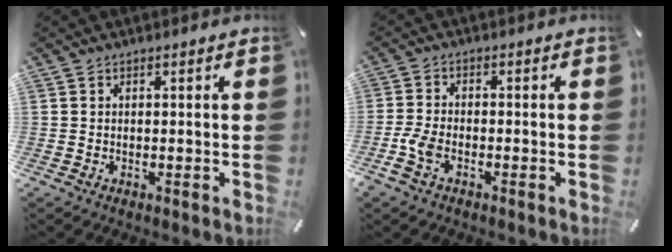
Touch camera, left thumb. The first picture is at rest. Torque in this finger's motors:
{"motor_torque": [-0.03, 0.56, 0.63, 0.28, 0.15]}